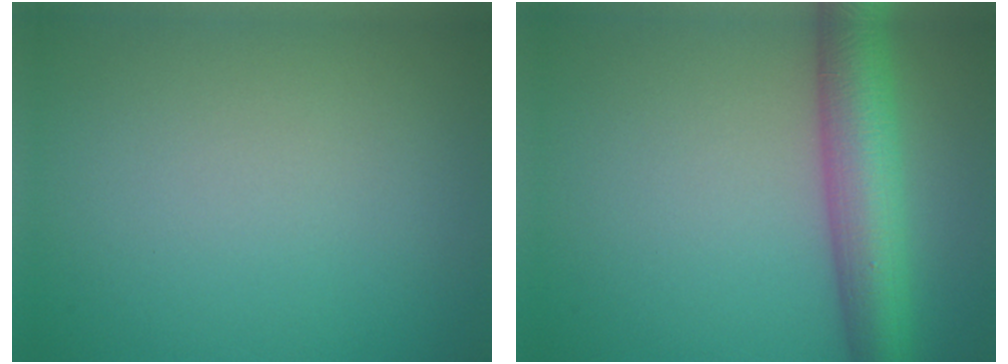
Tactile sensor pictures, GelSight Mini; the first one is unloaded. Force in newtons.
{"total": 6.9, "press": 6.9, "slide": 0.2}